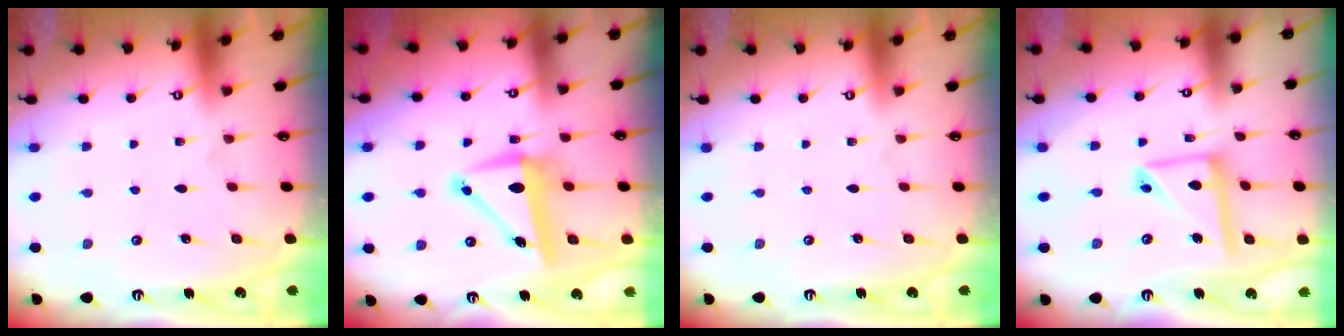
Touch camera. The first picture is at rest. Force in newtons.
{"total": 10.0, "press": 9.6, "slide": 2.9}
{"total": 0.0}
{"total": 12.1, "press": 12.0, "slide": 1.3}